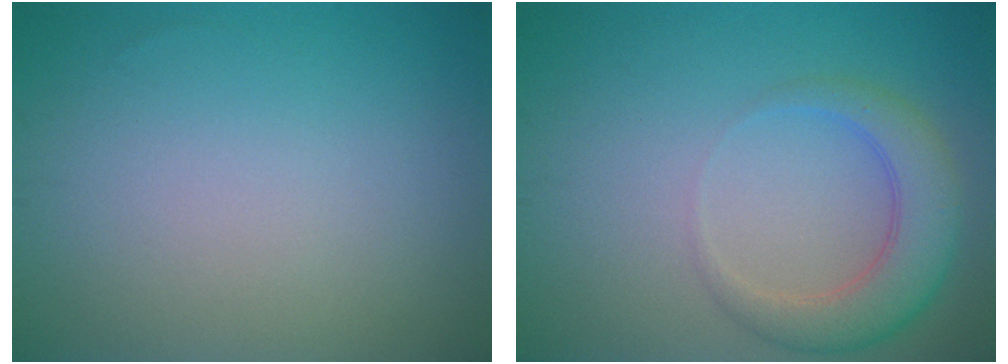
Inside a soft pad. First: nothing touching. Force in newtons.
{"total": 4.2, "press": 4.2, "slide": 0.5}